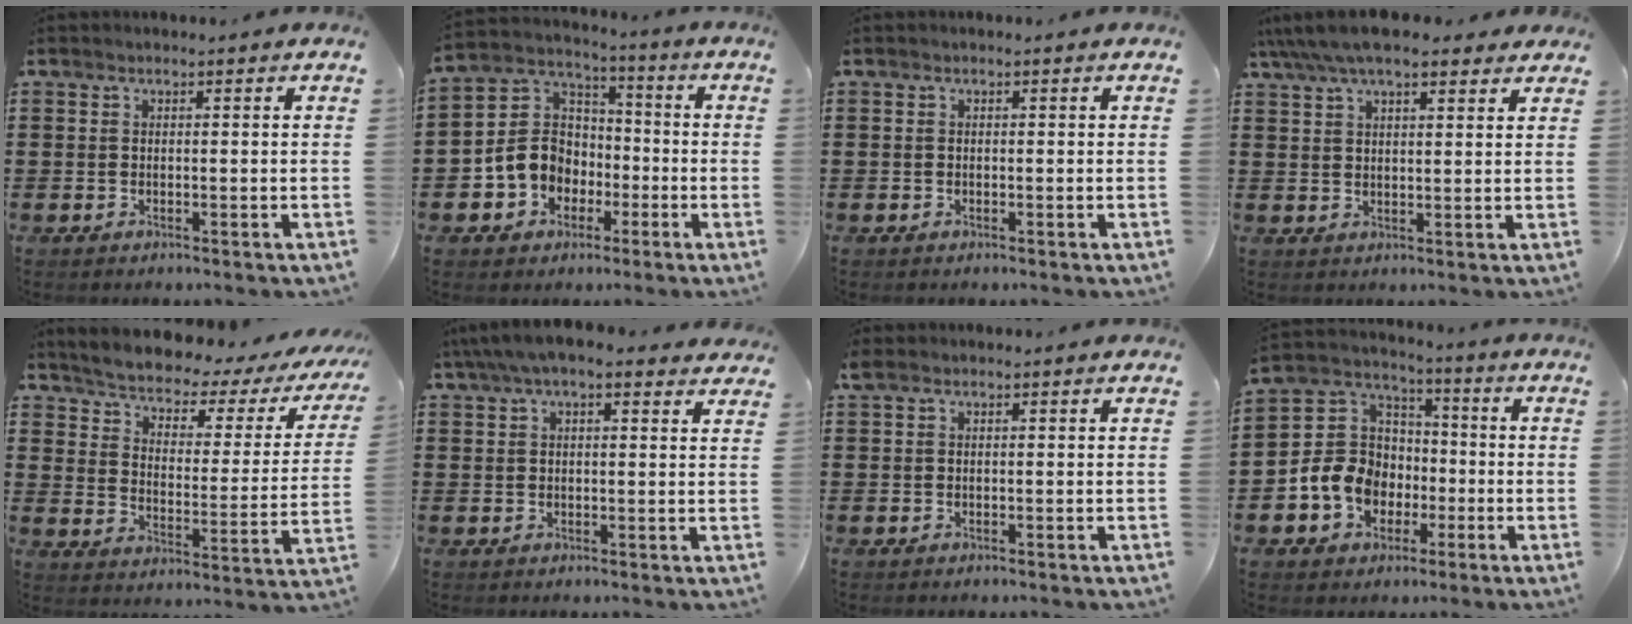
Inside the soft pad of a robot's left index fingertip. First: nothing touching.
{"total": 8.5, "force": [-2.6, 7.5, 2.9], "torque": [-0.101, 0.015, -0.054]}
{"total": 0.0}
{"total": 6.5, "force": [5.4, 1.8, 3.2], "torque": [-0.076, -0.004, 0.099]}
{"total": 3.2, "force": [2.8, 0.5, 1.4], "torque": [-0.045, -0.032, 0.036]}
{"total": 5.1, "force": [3.8, 1.7, 3.1], "torque": [-0.070, 0.003, 0.067]}
{"total": 0.7, "force": [0.3, 0.4, 0.5], "torque": [-0.011, 0.004, 0.006]}
{"total": 10.2, "force": [-3.2, 8.9, 3.9], "torque": [-0.132, 0.020, -0.065]}